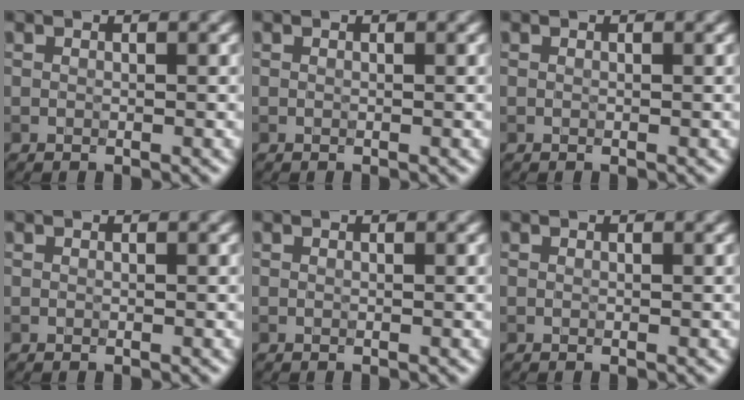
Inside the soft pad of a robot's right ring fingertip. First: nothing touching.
{"total": 0.0}
{"total": 0.0}
{"total": 0.0}
{"total": 0.0}
{"total": 0.0}